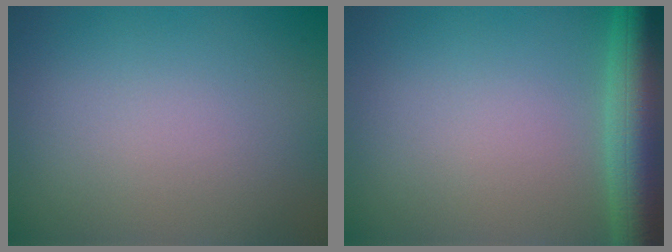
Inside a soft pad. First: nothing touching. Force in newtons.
{"total": 7.2, "press": 7.1, "slide": 0.3}